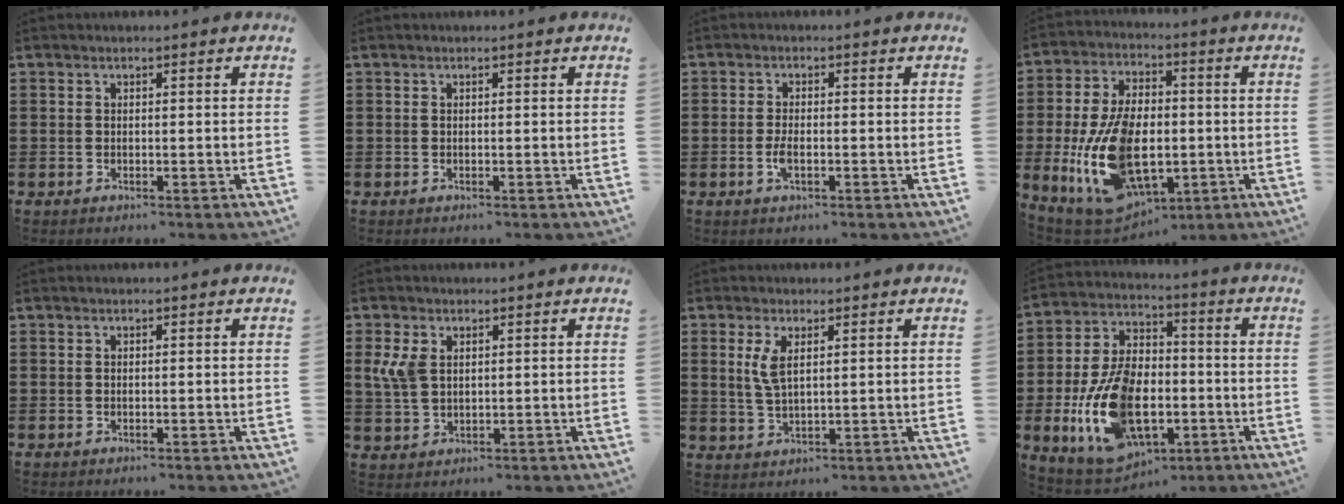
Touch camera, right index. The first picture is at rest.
{"total": 0.0}
{"total": 2.6, "force": [-0.8, 0.9, 2.3], "torque": [-0.057, -0.004, -0.019]}
{"total": 16.3, "force": [-2.6, 9.7, 12.9], "torque": [-0.278, -0.004, -0.043]}
{"total": 0.0}
{"total": 4.8, "force": [1.5, 3.1, 3.3], "torque": [-0.090, 0.004, 0.022]}
{"total": 4.0, "force": [1.4, 1.6, 3.3], "torque": [-0.073, 0.007, 0.023]}
{"total": 16.0, "force": [-3.6, 10.1, 11.8], "torque": [-0.255, 0.004, -0.060]}